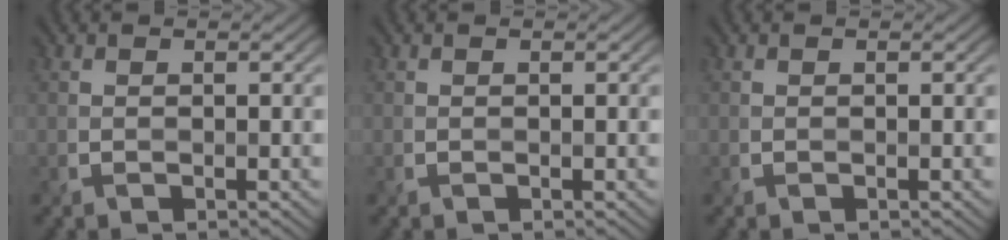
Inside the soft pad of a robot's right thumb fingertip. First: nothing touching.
{"total": 0.0}
{"total": 0.0}